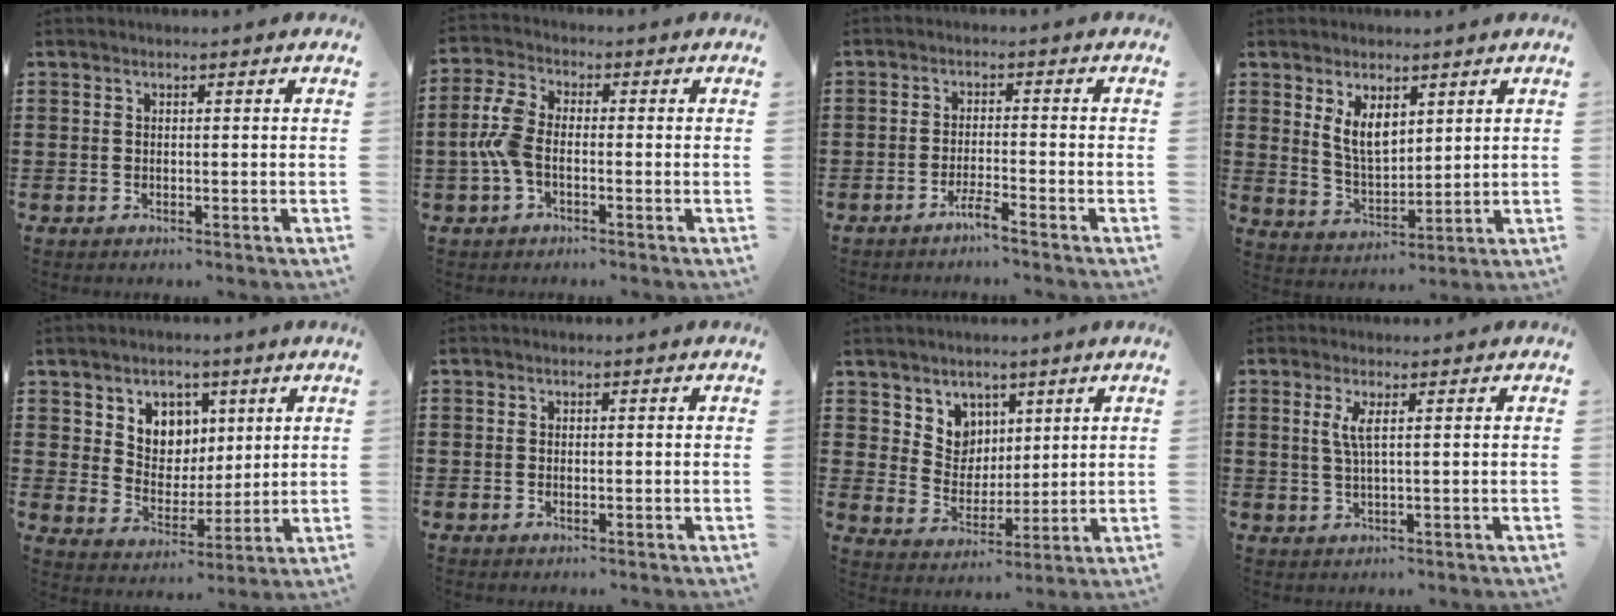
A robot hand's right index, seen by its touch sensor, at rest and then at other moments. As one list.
[{"total": 6.1, "force": [-1.1, 3.3, 5.0], "torque": [-0.132, -0.003, -0.031]}, {"total": 2.8, "force": [-2.3, 0.0, 1.5], "torque": [-0.034, 0.001, -0.045]}, {"total": 5.8, "force": [2.8, 3.1, 4.1], "torque": [-0.090, 0.002, 0.053]}, {"total": 6.1, "force": [3.2, 5.2, 0.5], "torque": [-0.040, -0.011, 0.056]}, {"total": 0.6, "force": [-0.1, 0.3, 0.5], "torque": [-0.012, -0.001, -0.002]}, {"total": 6.2, "force": [3.8, 4.8, 0.2], "torque": [-0.040, -0.009, 0.075]}, {"total": 2.9, "force": [0.9, 0.3, 2.7], "torque": [-0.058, 0.000, 0.014]}]